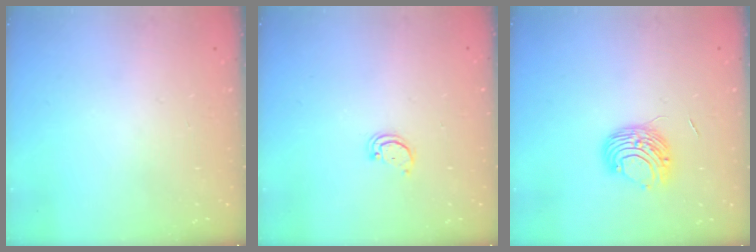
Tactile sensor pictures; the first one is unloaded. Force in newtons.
{"total": 2.1, "press": 2.1, "slide": 0.2}
{"total": 8.7, "press": 8.6, "slide": 0.8}